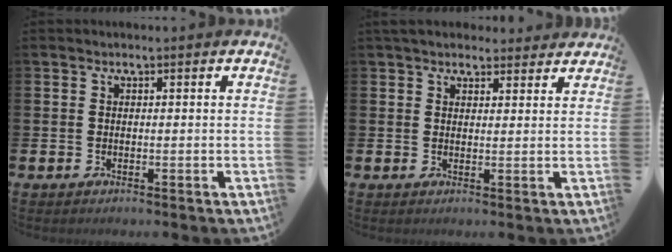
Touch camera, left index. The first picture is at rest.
{"total": 3.4, "force": [3.1, 1.2, 0.6], "torque": [-0.004, -0.012, 0.054]}